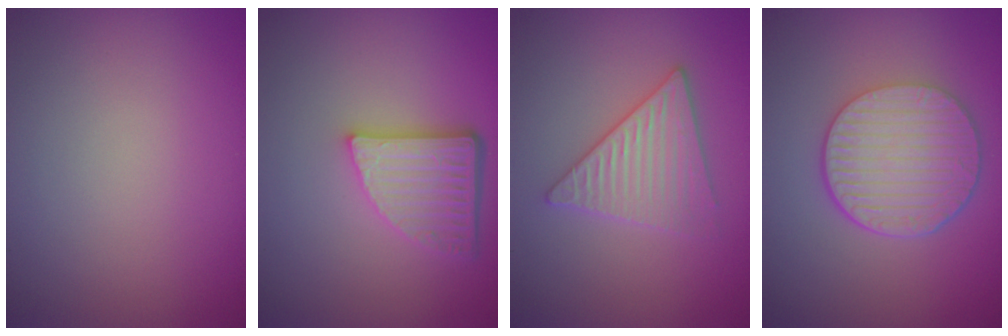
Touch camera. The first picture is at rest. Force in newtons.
{"total": 4.8, "press": 3.5, "slide": 3.3}
{"total": 4.0, "press": 4.0, "slide": 0.5}
{"total": 6.4, "press": 4.5, "slide": 4.6}